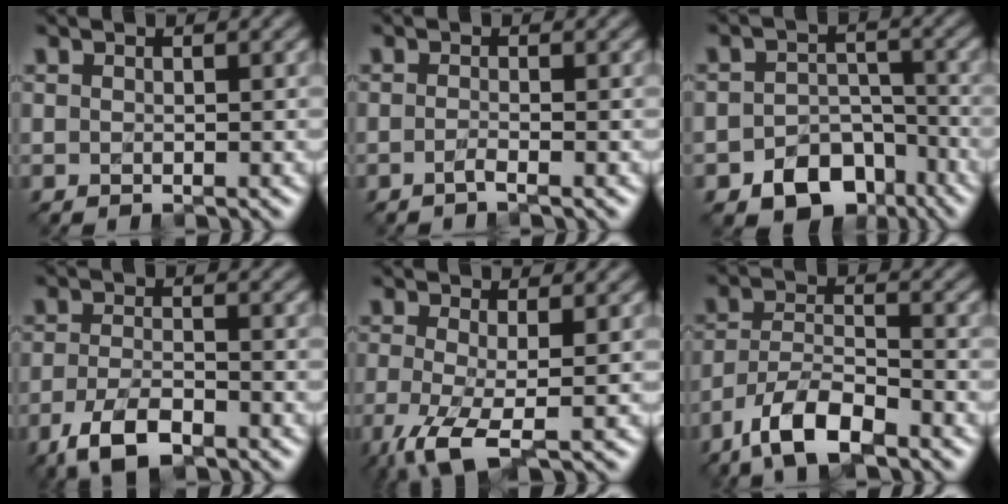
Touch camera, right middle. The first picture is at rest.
{"total": 0.6, "force": [-0.4, 0.0, 0.4], "torque": [-0.009, 0.004, -0.017]}
{"total": 6.3, "force": [-4.2, 4.2, 2.1], "torque": [-0.021, 0.003, -0.063]}
{"total": 4.4, "force": [-3.1, 1.5, 2.6], "torque": [-0.065, 0.002, -0.063]}
{"total": 4.6, "force": [-2.2, 1.1, 3.9], "torque": [-0.101, -0.009, -0.047]}
{"total": 7.0, "force": [-5.2, 2.3, 4.2], "torque": [-0.079, 0.009, -0.102]}